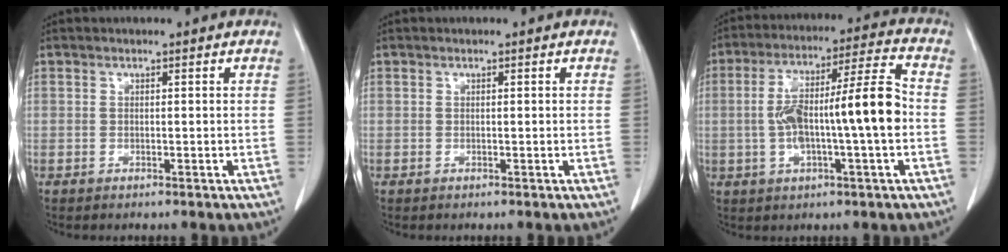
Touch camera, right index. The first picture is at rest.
{"total": 0.0}
{"total": 14.3, "force": [-1.2, 1.3, 14.1], "torque": [-0.245, 0.025, -0.021]}